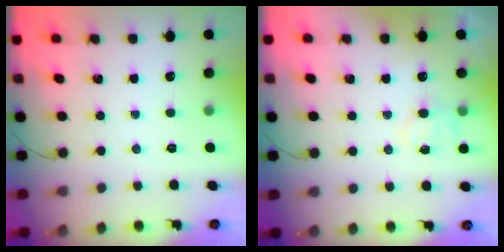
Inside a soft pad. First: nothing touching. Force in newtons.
{"total": 6.1, "press": 6.0, "slide": 1.2}